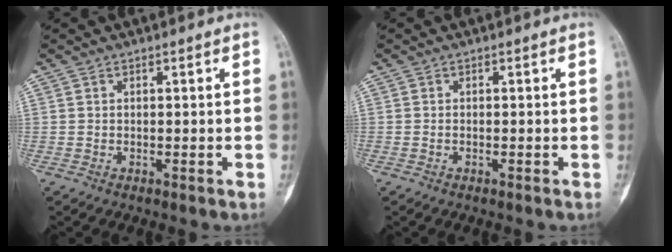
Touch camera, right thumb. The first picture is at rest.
{"total": 0.0}